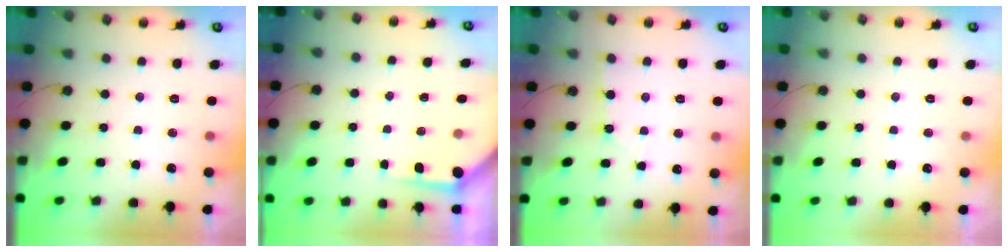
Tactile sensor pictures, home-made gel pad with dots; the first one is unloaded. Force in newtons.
{"total": 3.5, "press": 3.5, "slide": 0.3}
{"total": 1.0, "press": 1.0, "slide": 0.2}
{"total": 0.0}